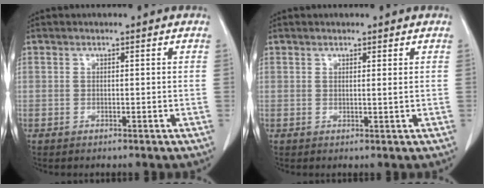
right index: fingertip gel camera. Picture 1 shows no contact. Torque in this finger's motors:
{"motor_torque": [-0.20, 0.09, 0.06, 0.01]}